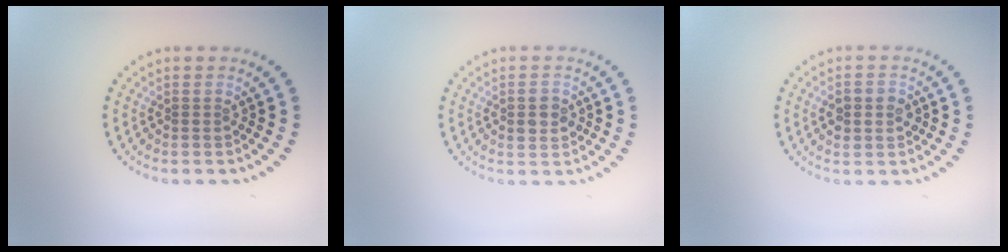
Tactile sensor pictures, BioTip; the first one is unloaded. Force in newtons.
{"total": 2.1, "press": 2.1, "slide": 0.1}
{"total": 2.9, "press": 2.9, "slide": 0.0}